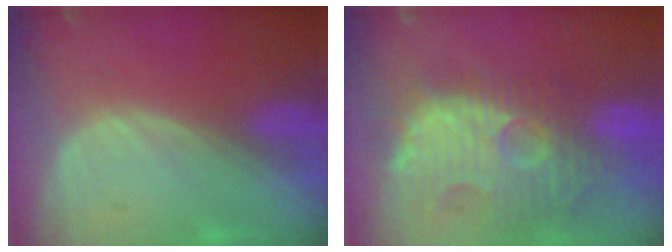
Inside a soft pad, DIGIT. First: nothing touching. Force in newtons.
{"total": 13.5, "press": 12.3, "slide": 5.5}